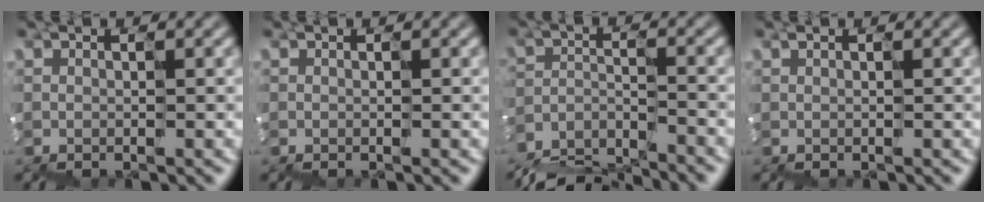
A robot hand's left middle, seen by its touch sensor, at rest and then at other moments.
{"total": 0.0}
{"total": 6.7, "force": [-6.7, 0.0, -0.3], "torque": [-0.013, -0.021, -0.123]}
{"total": 0.0}